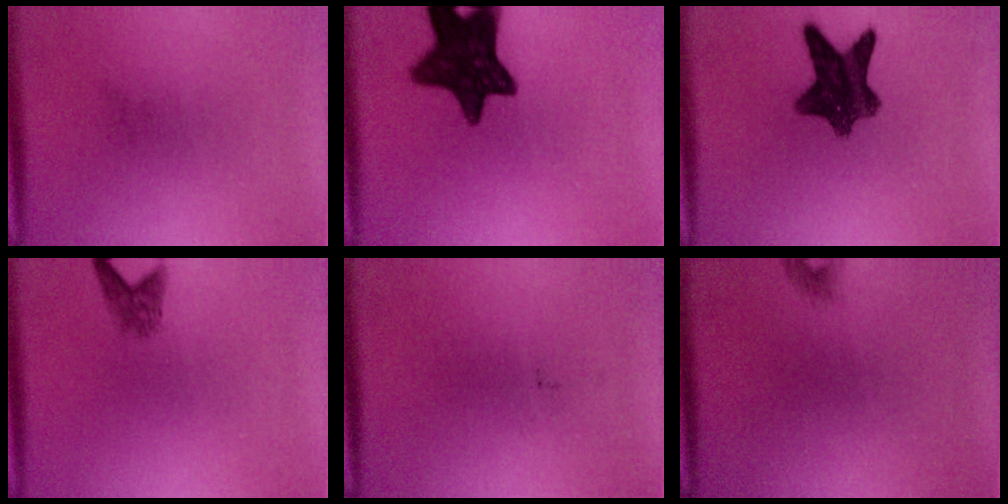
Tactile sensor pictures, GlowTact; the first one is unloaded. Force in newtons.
{"total": 13.1}
{"total": 9.5}
{"total": 2.0}
{"total": 0.0}
{"total": 0.9}